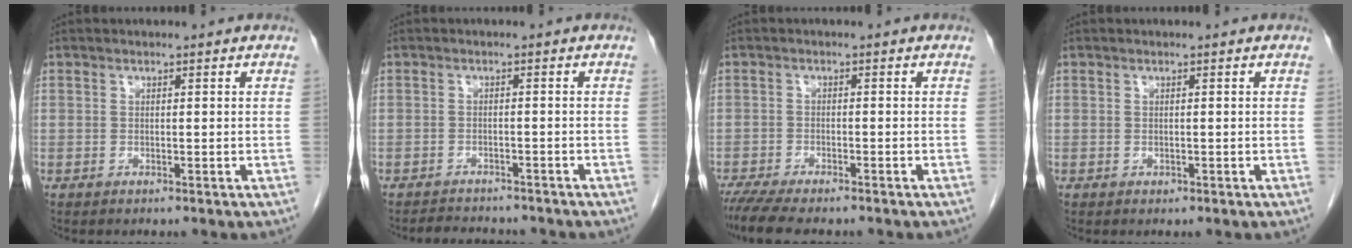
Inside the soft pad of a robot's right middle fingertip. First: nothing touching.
{"total": 6.3, "force": [-5.8, 1.7, 1.8], "torque": [-0.028, -0.002, -0.077]}
{"total": 8.4, "force": [-7.1, 1.5, 4.2], "torque": [-0.066, -0.015, -0.111]}
{"total": 0.0}